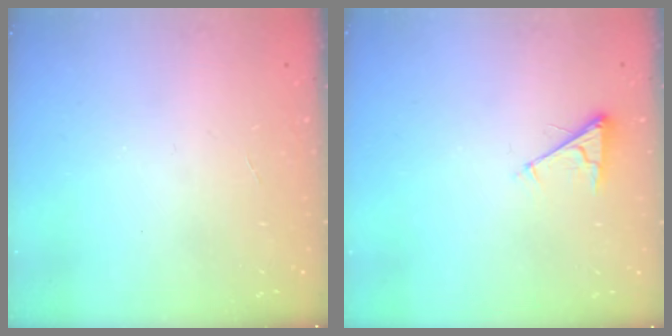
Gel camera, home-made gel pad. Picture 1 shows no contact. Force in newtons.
{"total": 3.9, "press": 3.9, "slide": 0.6}